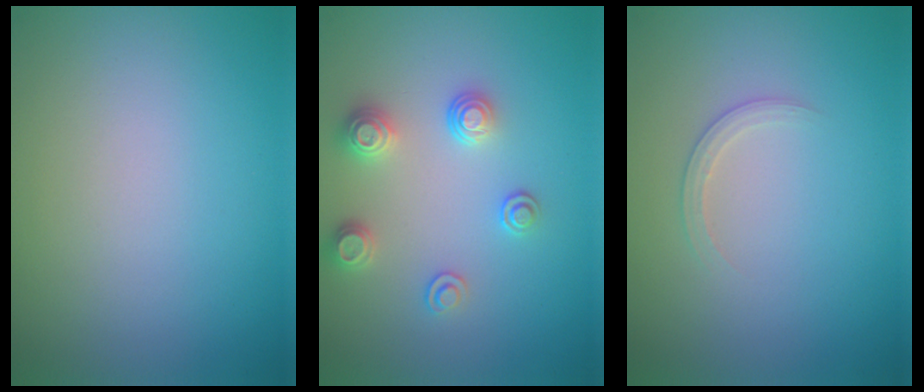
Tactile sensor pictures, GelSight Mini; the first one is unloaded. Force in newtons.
{"total": 2.6, "press": 2.6, "slide": 0.5}
{"total": 1.3, "press": 1.3, "slide": 0.1}